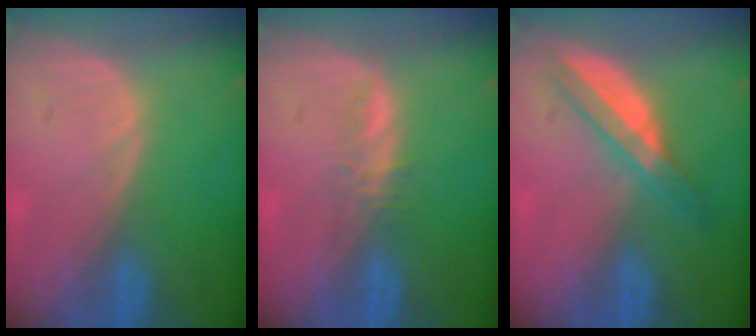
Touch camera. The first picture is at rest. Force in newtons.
{"total": 2.0, "press": 1.8, "slide": 0.6}
{"total": 6.2, "press": 5.4, "slide": 3.1}